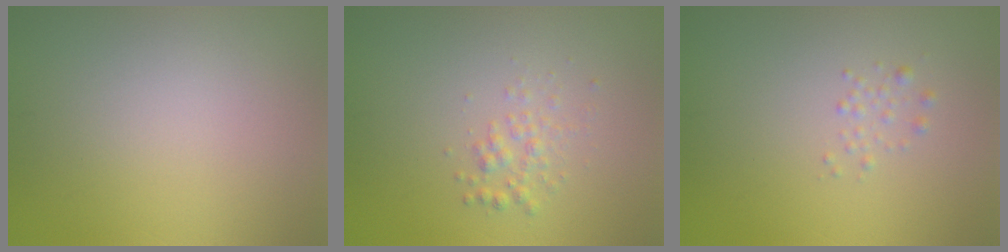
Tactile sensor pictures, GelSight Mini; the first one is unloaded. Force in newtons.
{"total": 1.5, "press": 1.5, "slide": 0.1}
{"total": 0.8, "press": 0.8, "slide": 0.0}